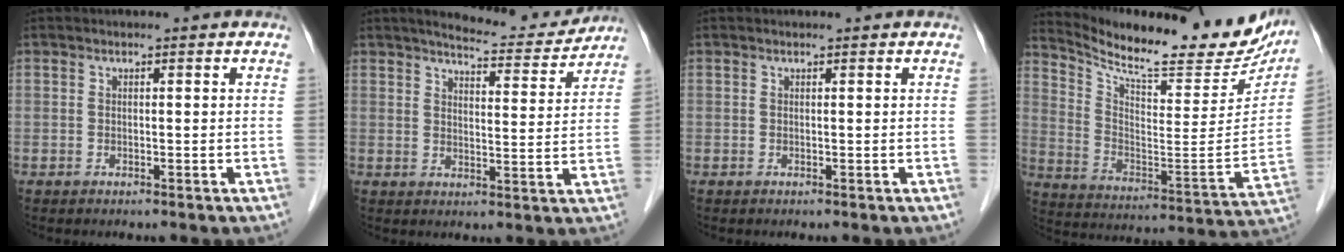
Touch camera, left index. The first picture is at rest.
{"total": 9.2, "force": [8.9, 1.1, 2.3], "torque": [-0.036, -0.006, 0.117]}
{"total": 0.0}
{"total": 24.1, "force": [21.4, 4.9, 10.0], "torque": [-0.166, -0.054, 0.302]}